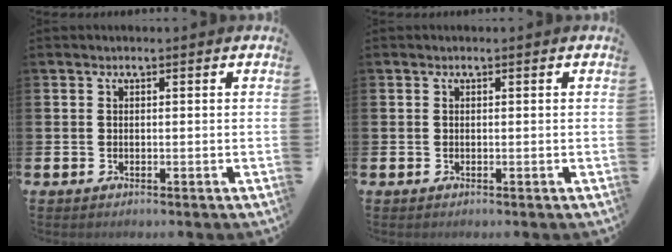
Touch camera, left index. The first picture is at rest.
{"total": 0.0}